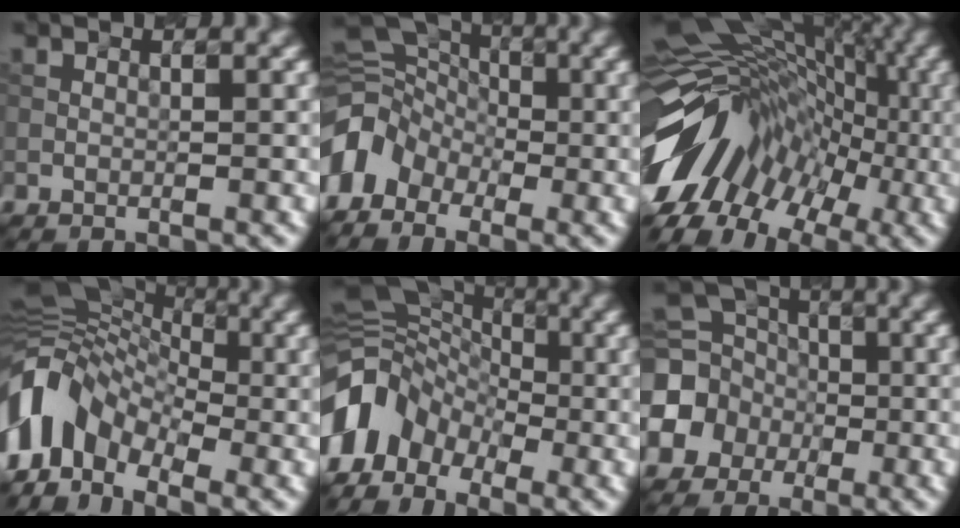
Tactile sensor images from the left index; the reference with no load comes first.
{"total": 5.3, "force": [-2.3, 4.2, 2.3], "torque": [-0.035, 0.012, -0.062]}
{"total": 12.2, "force": [-3.1, 9.1, 7.5], "torque": [-0.134, 0.024, -0.066]}
{"total": 9.8, "force": [-3.3, 6.5, 6.6], "torque": [-0.123, 0.011, -0.082]}
{"total": 8.6, "force": [-3.5, 6.2, 4.7], "torque": [-0.086, 0.004, -0.085]}
{"total": 7.6, "force": [-1.5, 6.8, 3.0], "torque": [-0.069, -0.010, -0.052]}